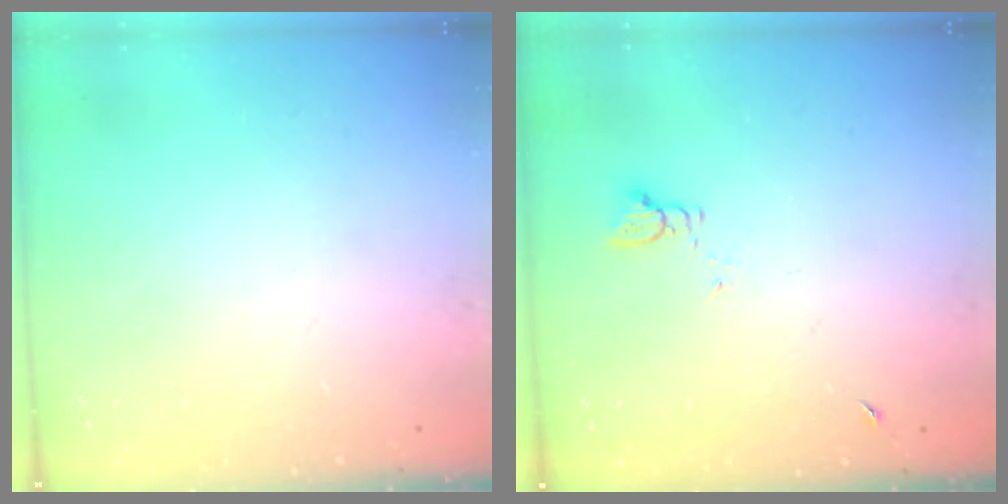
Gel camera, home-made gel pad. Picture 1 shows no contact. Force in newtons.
{"total": 1.7, "press": 1.7, "slide": 0.2}